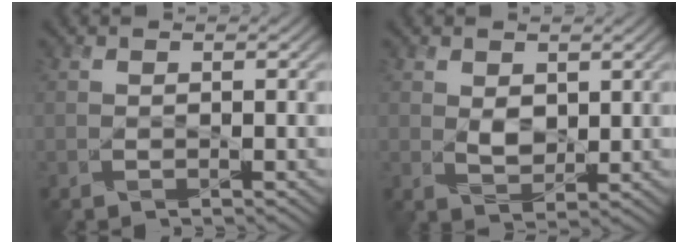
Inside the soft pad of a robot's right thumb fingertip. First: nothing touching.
{"total": 2.7, "force": [1.1, 1.8, 1.7], "torque": [-0.041, -0.004, 0.023]}